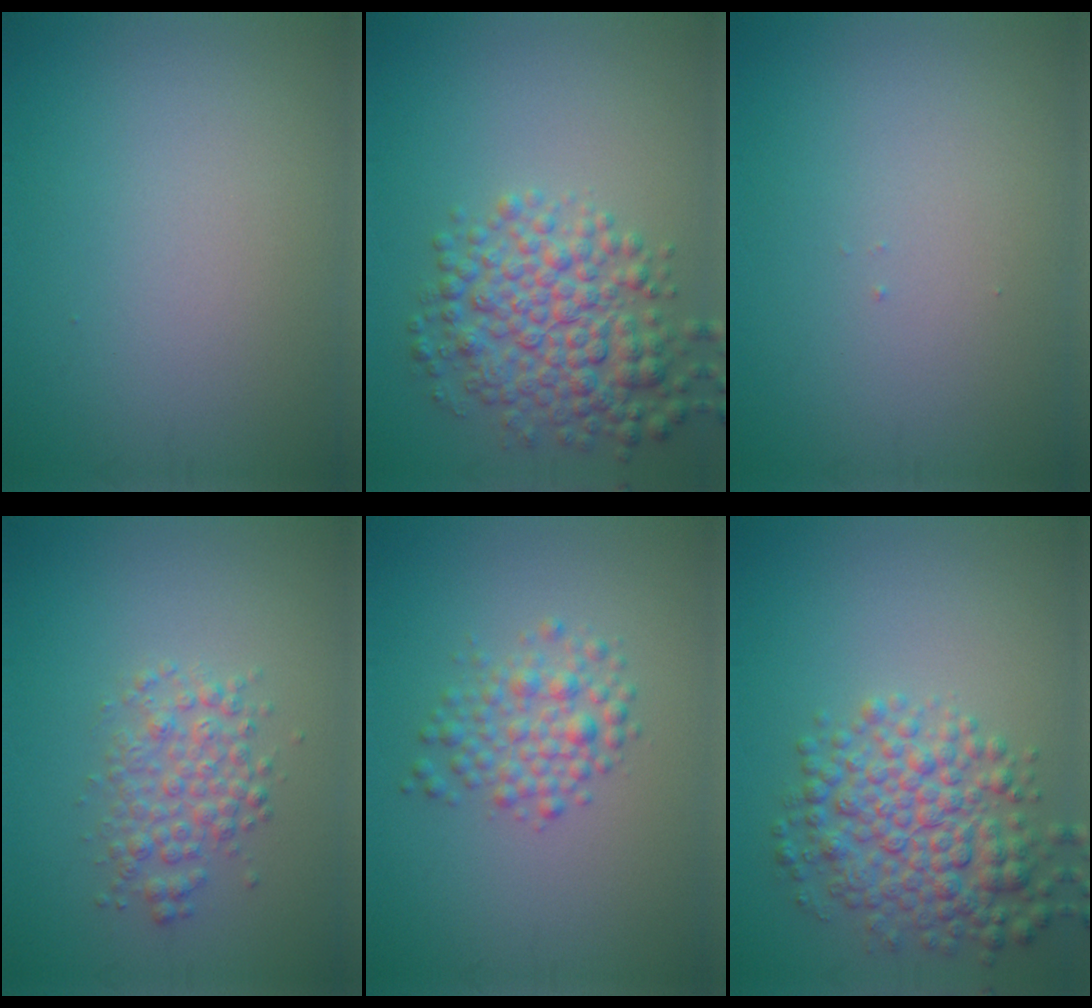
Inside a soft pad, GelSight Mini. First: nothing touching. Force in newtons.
{"total": 6.0, "press": 6.0, "slide": 0.0}
{"total": 0.0}
{"total": 3.0, "press": 3.0, "slide": 0.1}
{"total": 2.9, "press": 2.9, "slide": 0.0}
{"total": 6.0, "press": 6.0, "slide": 0.0}